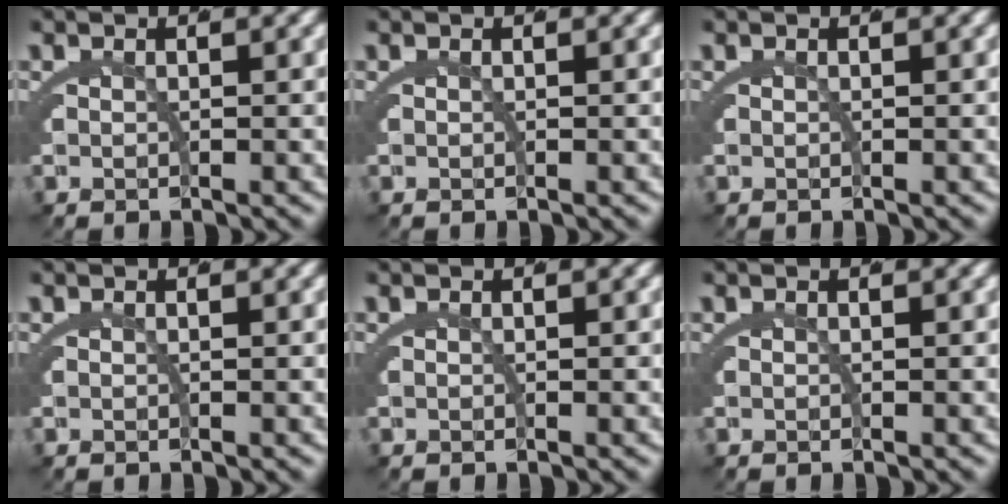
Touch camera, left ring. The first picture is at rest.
{"total": 0.0}
{"total": 0.0}
{"total": 0.0}
{"total": 0.0}
{"total": 0.0}